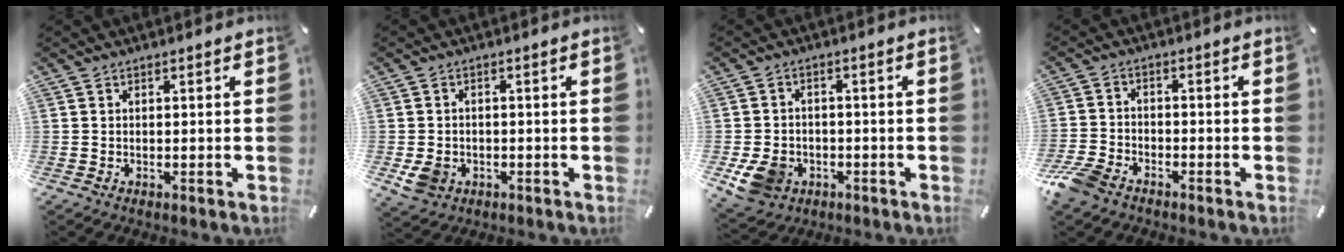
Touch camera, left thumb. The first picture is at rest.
{"total": 4.8, "force": [-1.4, 4.0, 2.3], "torque": [-0.048, -0.001, -0.027]}
{"total": 8.2, "force": [-2.8, 6.8, 3.6], "torque": [-0.082, 0.017, -0.050]}
{"total": 6.4, "force": [-4.9, 3.3, 2.5], "torque": [-0.063, 0.017, -0.098]}